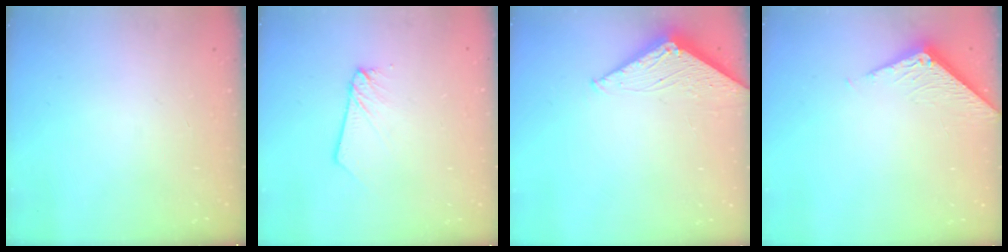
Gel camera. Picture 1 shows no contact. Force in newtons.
{"total": 2.5, "press": 2.5, "slide": 0.3}
{"total": 3.0, "press": 2.9, "slide": 0.3}
{"total": 6.7, "press": 6.7, "slide": 0.1}